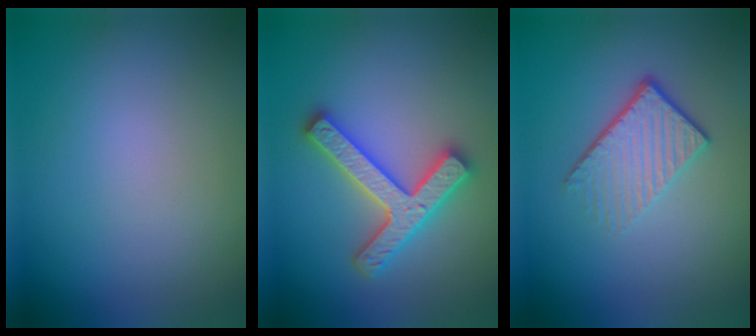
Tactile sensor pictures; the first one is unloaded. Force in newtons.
{"total": 4.5, "press": 4.4, "slide": 0.8}
{"total": 4.1, "press": 2.8, "slide": 3.0}